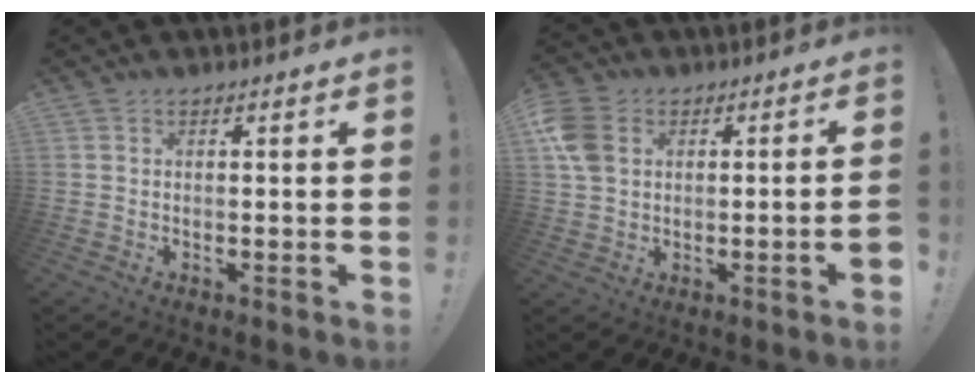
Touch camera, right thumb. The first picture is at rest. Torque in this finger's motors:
{"motor_torque": [-0.35, 0.65, 0.51, -0.33, 0.18]}